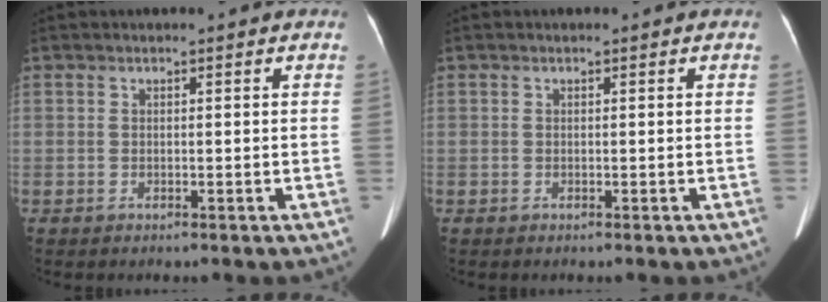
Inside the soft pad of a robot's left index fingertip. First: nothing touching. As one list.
[{"total": 0.0}]